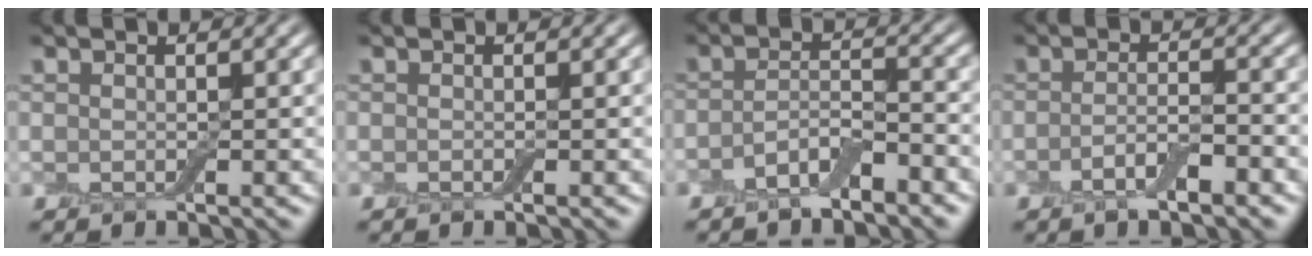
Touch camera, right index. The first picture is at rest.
{"total": 0.0}
{"total": 3.0, "force": [-2.1, 0.9, 1.9], "torque": [-0.035, 0.006, -0.042]}
{"total": 2.6, "force": [-1.5, 0.6, 2.0], "torque": [-0.037, 0.000, -0.029]}